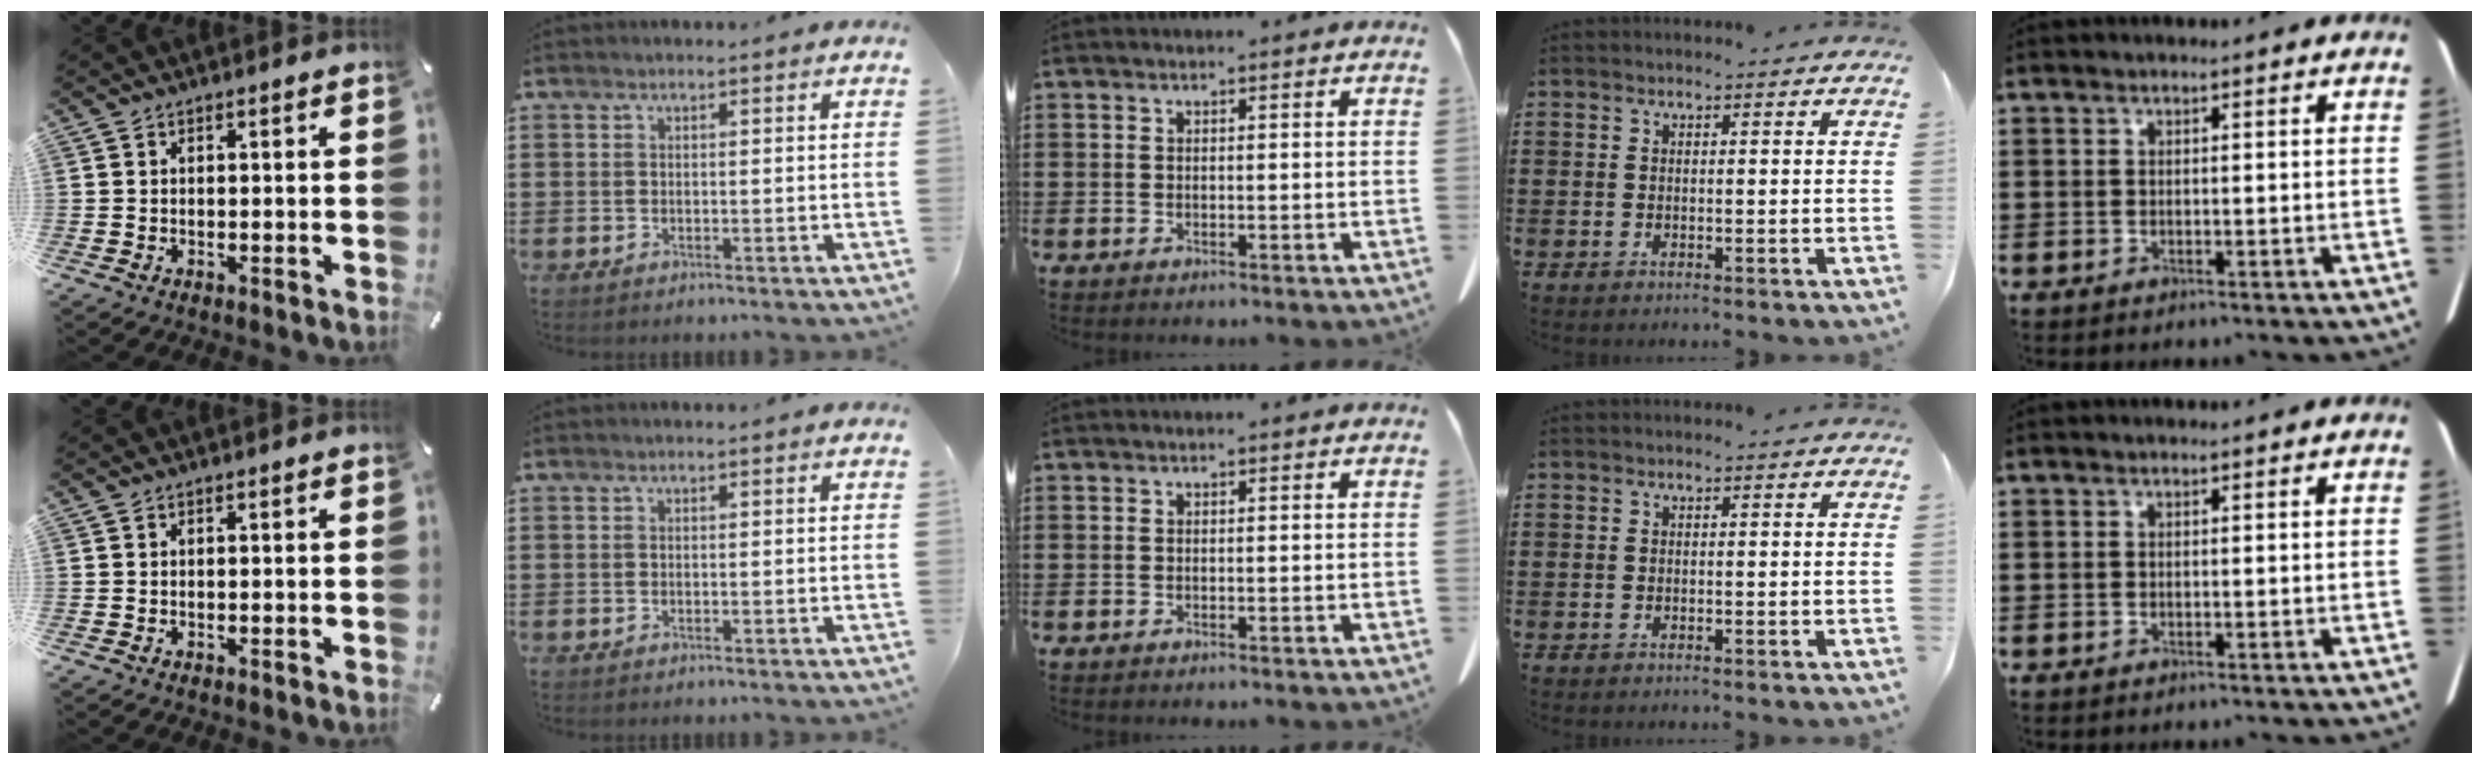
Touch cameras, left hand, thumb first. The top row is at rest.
{}